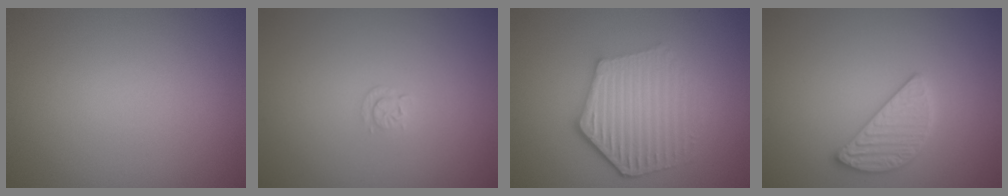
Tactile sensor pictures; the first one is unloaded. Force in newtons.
{"total": 0.9, "press": 0.6, "slide": 0.6}
{"total": 5.6, "press": 4.4, "slide": 3.5}
{"total": 2.7, "press": 2.7, "slide": 0.4}